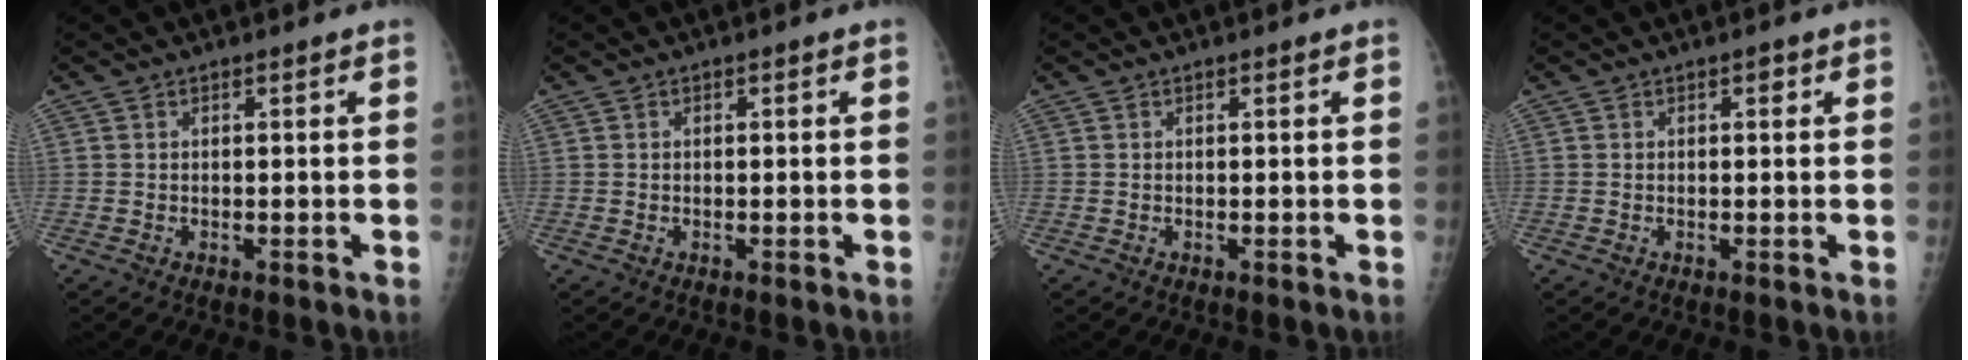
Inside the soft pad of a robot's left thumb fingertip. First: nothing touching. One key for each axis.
{"total": 0.0}
{"total": 0.0}
{"total": 0.9, "fx": 0.4, "fy": 0.5, "fz": 0.6, "tx": -0.002, "ty": 0.001, "tz": 0.003}